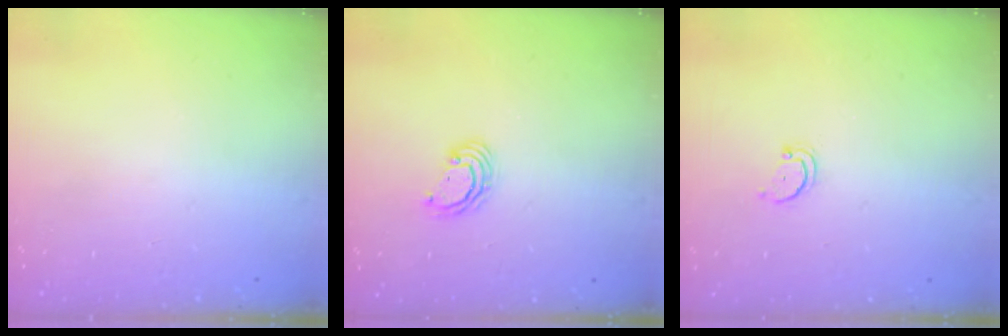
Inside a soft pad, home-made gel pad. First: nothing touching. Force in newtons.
{"total": 3.9, "press": 3.8, "slide": 0.2}
{"total": 2.5, "press": 2.4, "slide": 0.5}